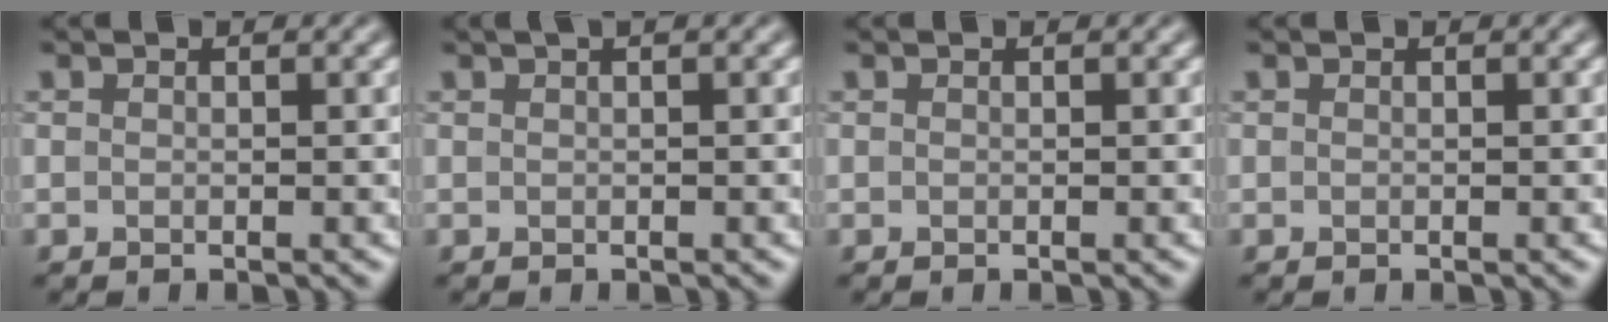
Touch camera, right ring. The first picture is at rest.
{"total": 0.7, "force": [0.4, 0.2, 0.5], "torque": [-0.009, 0.005, 0.005]}
{"total": 0.0}
{"total": 0.0}